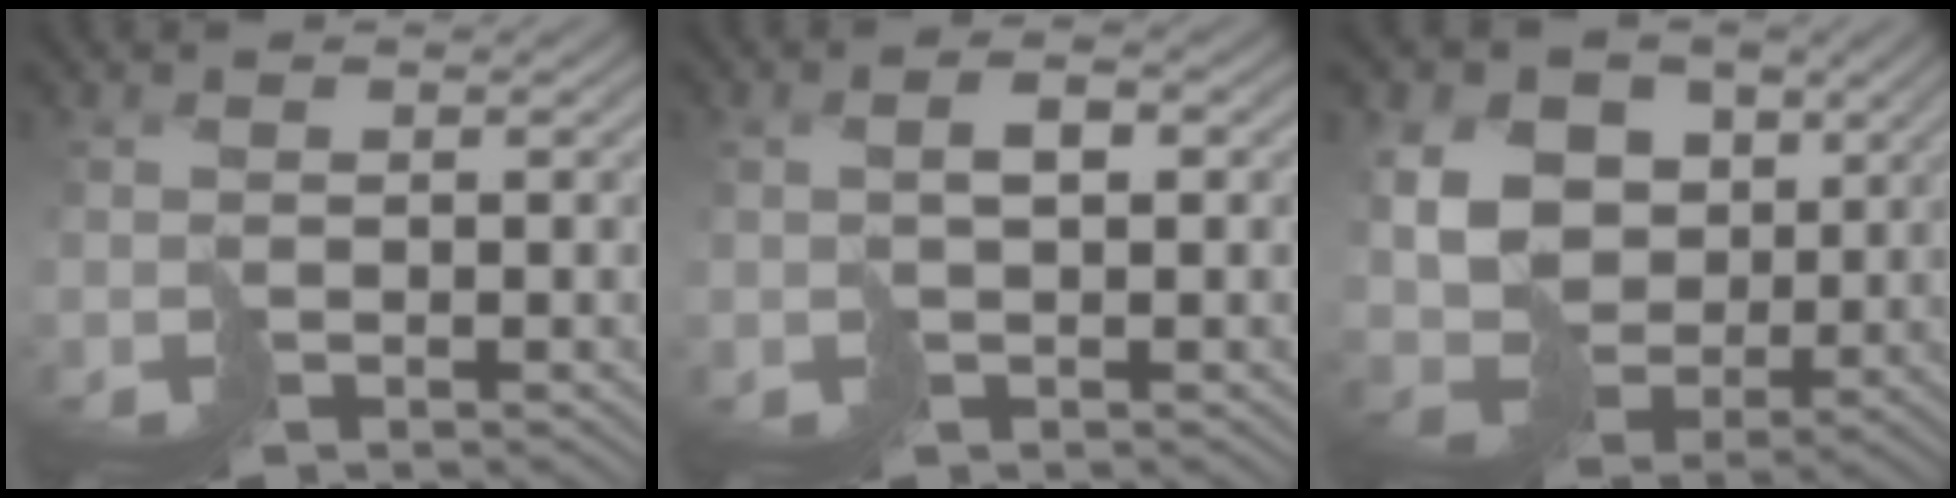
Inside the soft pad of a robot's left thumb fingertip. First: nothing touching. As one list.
[{"total": 2.1, "force": [0.5, 0.8, 1.9], "torque": [-0.037, 0.006, 0.007]}, {"total": 11.7, "force": [3.7, 9.3, 6.0], "torque": [-0.163, 0.013, 0.074]}]